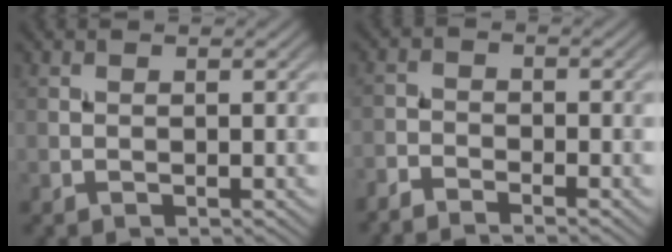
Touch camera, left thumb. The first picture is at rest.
{"total": 3.2, "force": [-3.1, 0.4, 0.9], "torque": [-0.022, -0.004, -0.066]}